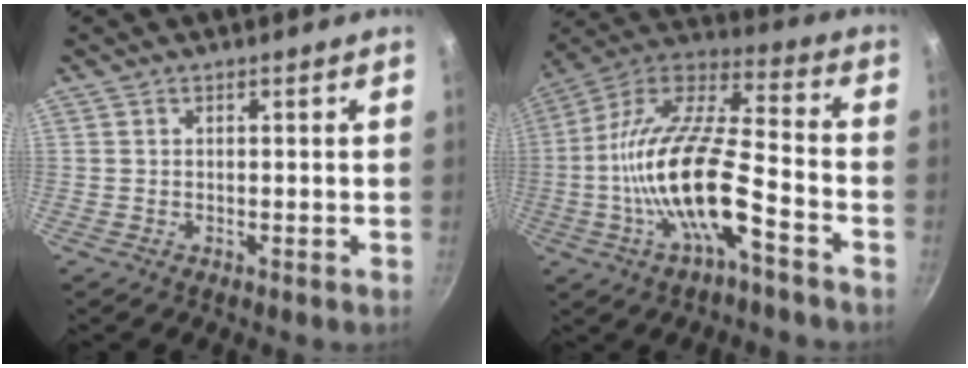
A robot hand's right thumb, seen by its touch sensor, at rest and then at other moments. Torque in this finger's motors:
{"motor_torque": [2.38, 2.51, 2.37, -0.40, 0.81]}